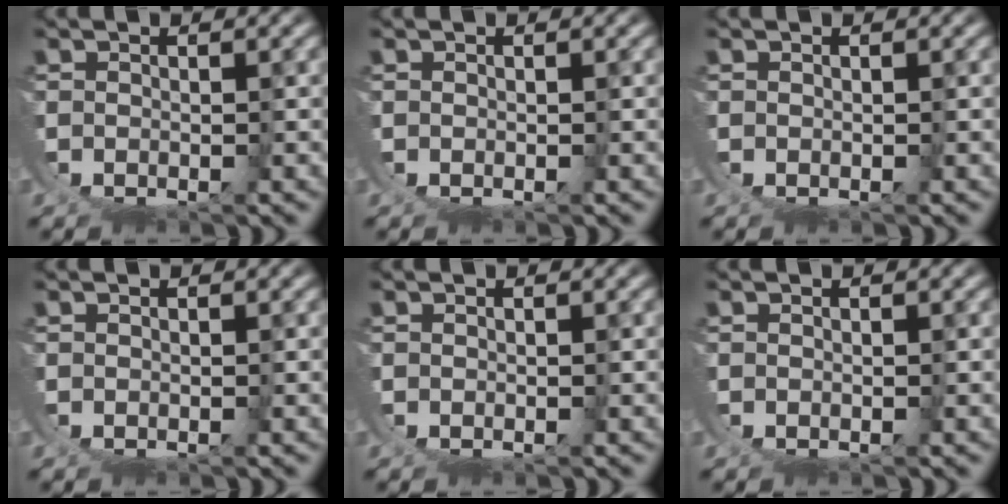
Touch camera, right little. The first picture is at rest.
{"total": 0.0}
{"total": 0.0}
{"total": 0.0}
{"total": 0.0}
{"total": 0.0}